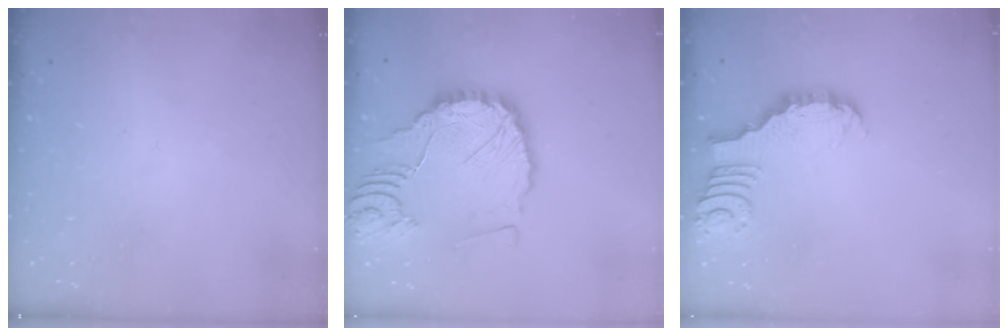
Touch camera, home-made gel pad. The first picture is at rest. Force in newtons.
{"total": 14.3, "press": 14.2, "slide": 1.9}
{"total": 3.2, "press": 3.2, "slide": 0.2}